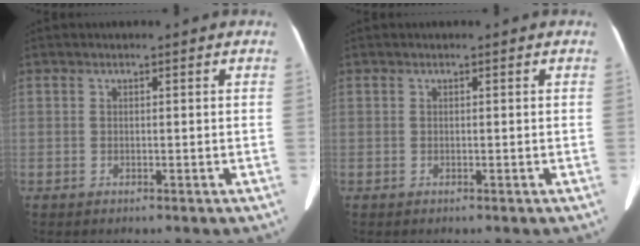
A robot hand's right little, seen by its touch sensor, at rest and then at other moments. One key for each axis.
{"total": 0.0}